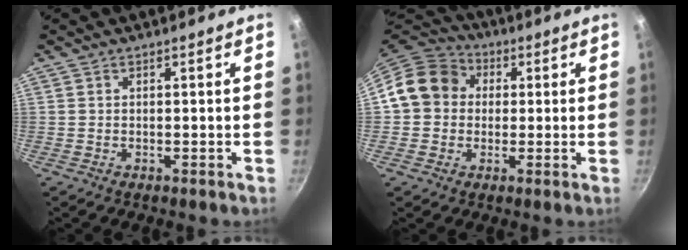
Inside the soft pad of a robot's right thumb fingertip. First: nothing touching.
{"total": 11.7, "force": [1.6, 10.3, 5.4], "torque": [-0.065, 0.028, 0.008]}